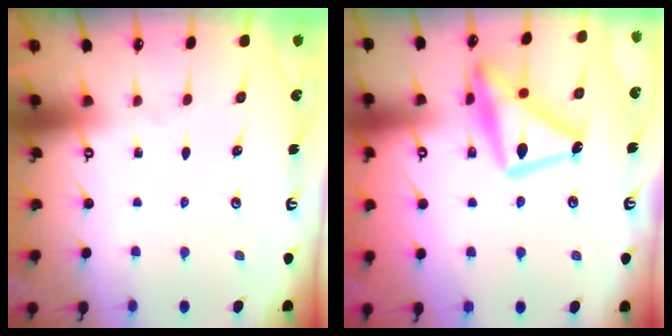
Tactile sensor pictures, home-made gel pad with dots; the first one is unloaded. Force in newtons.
{"total": 18.9, "press": 18.8, "slide": 1.2}